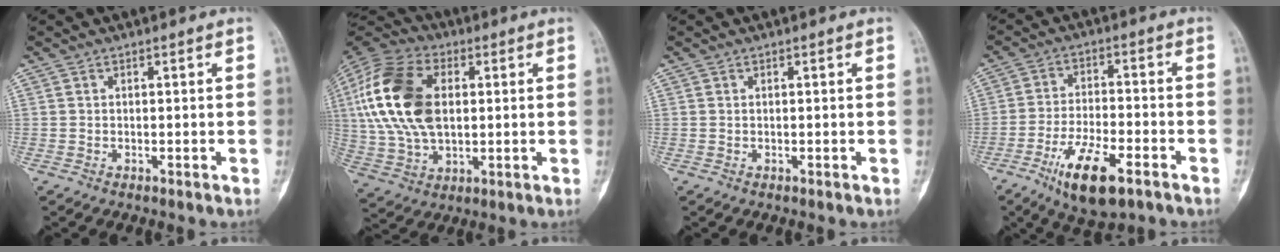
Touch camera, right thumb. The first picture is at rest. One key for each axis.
{"total": 20.6, "fx": 3.0, "fy": 12.7, "fz": 15.9, "tx": -0.326, "ty": 0.006, "tz": 0.053}
{"total": 0.0}
{"total": 13.0, "fx": -7.2, "fy": 4.7, "fz": 9.8, "tx": -0.174, "ty": 0.025, "tz": -0.121}